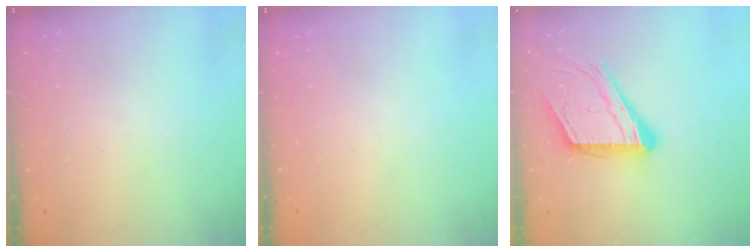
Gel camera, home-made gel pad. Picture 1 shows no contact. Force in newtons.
{"total": 0.0}
{"total": 18.7, "press": 18.4, "slide": 3.0}